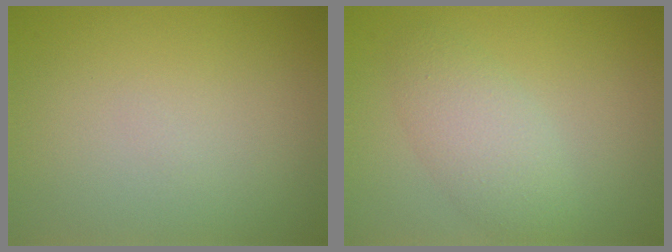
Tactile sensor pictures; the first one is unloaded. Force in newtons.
{"total": 3.4, "press": 3.4, "slide": 0.0}